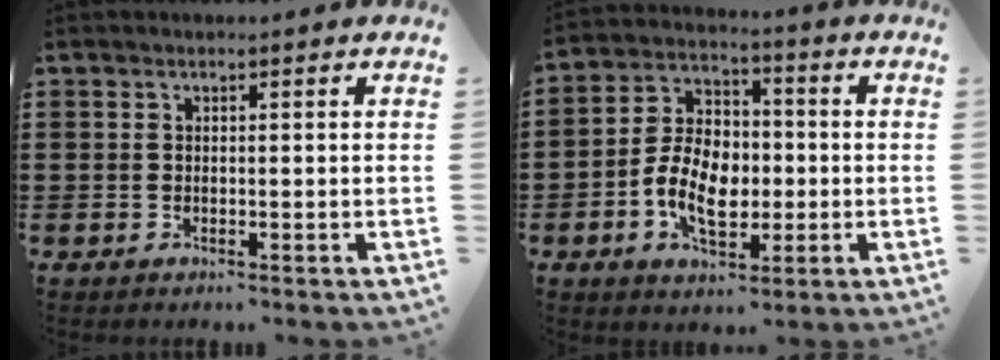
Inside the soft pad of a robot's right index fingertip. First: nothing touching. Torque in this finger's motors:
{"motor_torque": [2.14, 0.00, 0.45, 0.16]}